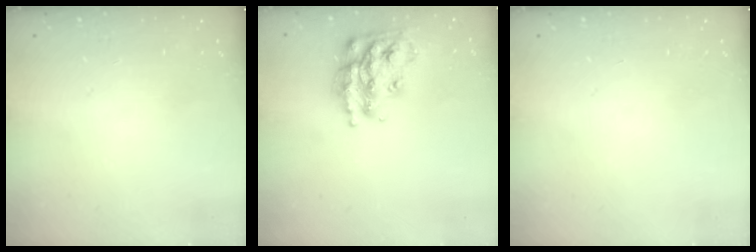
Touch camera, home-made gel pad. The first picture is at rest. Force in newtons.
{"total": 17.9, "press": 17.8, "slide": 1.1}
{"total": 0.0}